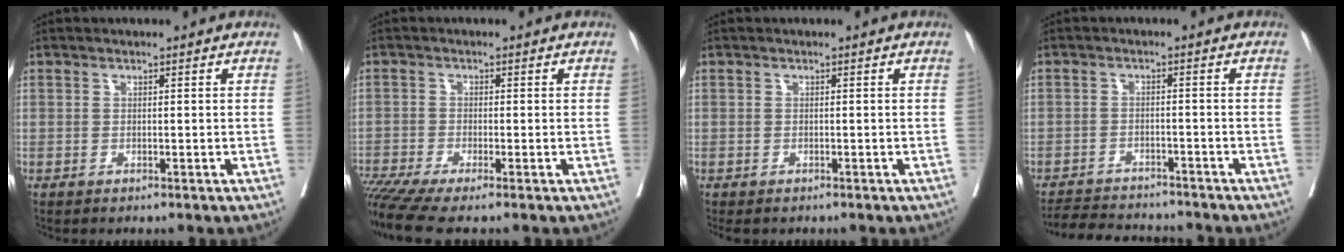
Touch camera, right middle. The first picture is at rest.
{"total": 6.7, "force": [-5.3, -0.2, 4.1], "torque": [-0.077, -0.012, -0.096]}
{"total": 1.4, "force": [-1.2, 0.6, 0.4], "torque": [-0.008, -0.003, -0.016]}
{"total": 8.6, "force": [-8.3, 1.2, 1.9], "torque": [-0.031, -0.002, -0.124]}